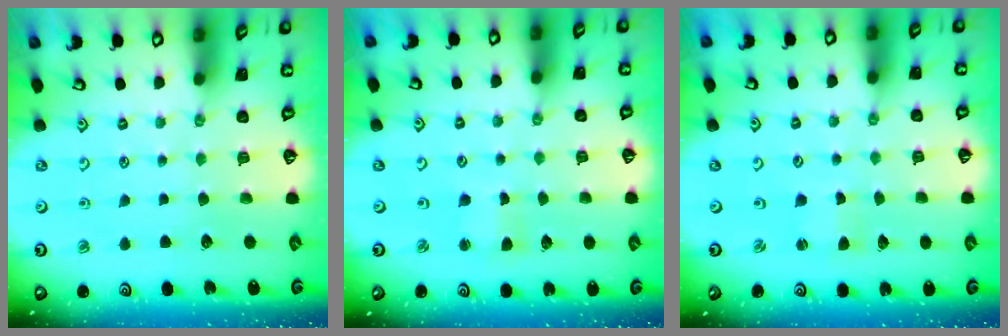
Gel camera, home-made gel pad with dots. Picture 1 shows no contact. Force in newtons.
{"total": 3.0, "press": 3.0, "slide": 0.6}
{"total": 0.7, "press": 0.7, "slide": 0.2}